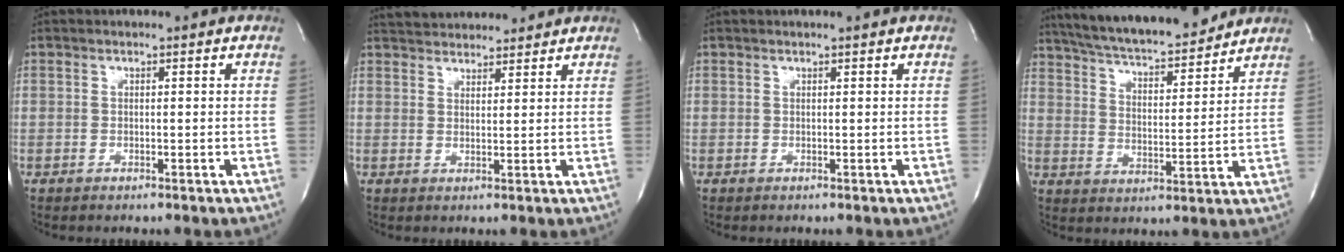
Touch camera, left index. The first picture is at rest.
{"total": 8.5, "force": [8.0, 2.0, 1.9], "torque": [-0.028, 0.026, 0.119]}
{"total": 1.1, "force": [1.0, -0.1, 0.5], "torque": [-0.008, 0.008, 0.016]}
{"total": 17.6, "force": [15.9, 2.7, 7.0], "torque": [-0.124, 0.013, 0.249]}